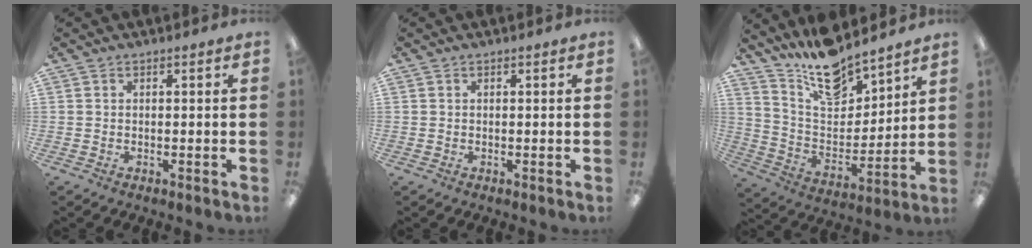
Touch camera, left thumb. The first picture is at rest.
{"total": 0.0}
{"total": 16.2, "force": [13.7, 5.6, 6.6], "torque": [-0.129, -0.092, 0.246]}